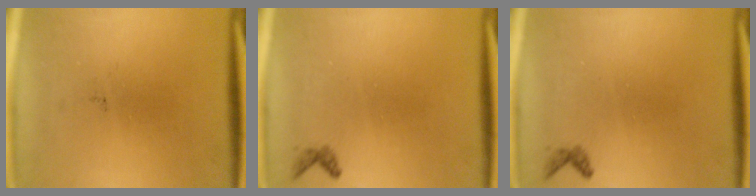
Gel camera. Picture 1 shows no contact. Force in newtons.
{"total": 0.7}
{"total": 0.7}